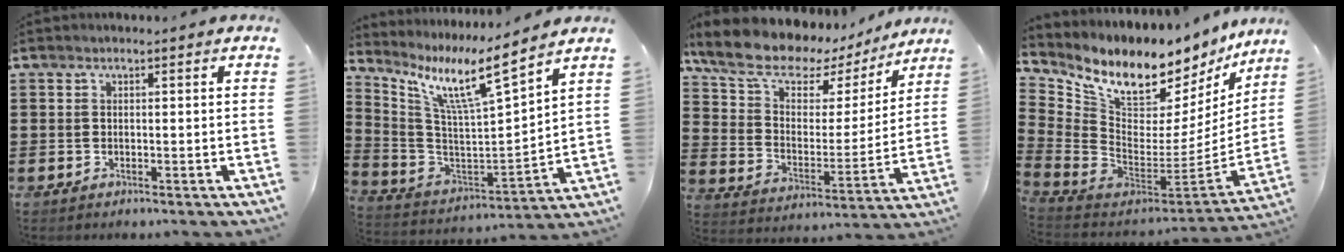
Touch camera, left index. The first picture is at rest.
{"total": 9.9, "force": [6.7, 0.4, 7.3], "torque": [-0.169, -0.046, 0.104]}
{"total": 10.8, "force": [8.5, 4.7, 4.8], "torque": [-0.126, -0.046, 0.150]}
{"total": 8.9, "force": [7.1, 3.5, 4.0], "torque": [-0.106, -0.078, 0.121]}